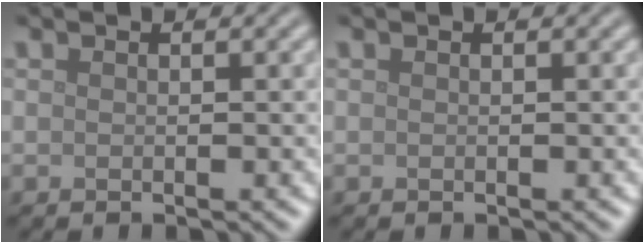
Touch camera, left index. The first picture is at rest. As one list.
[{"total": 0.0}]